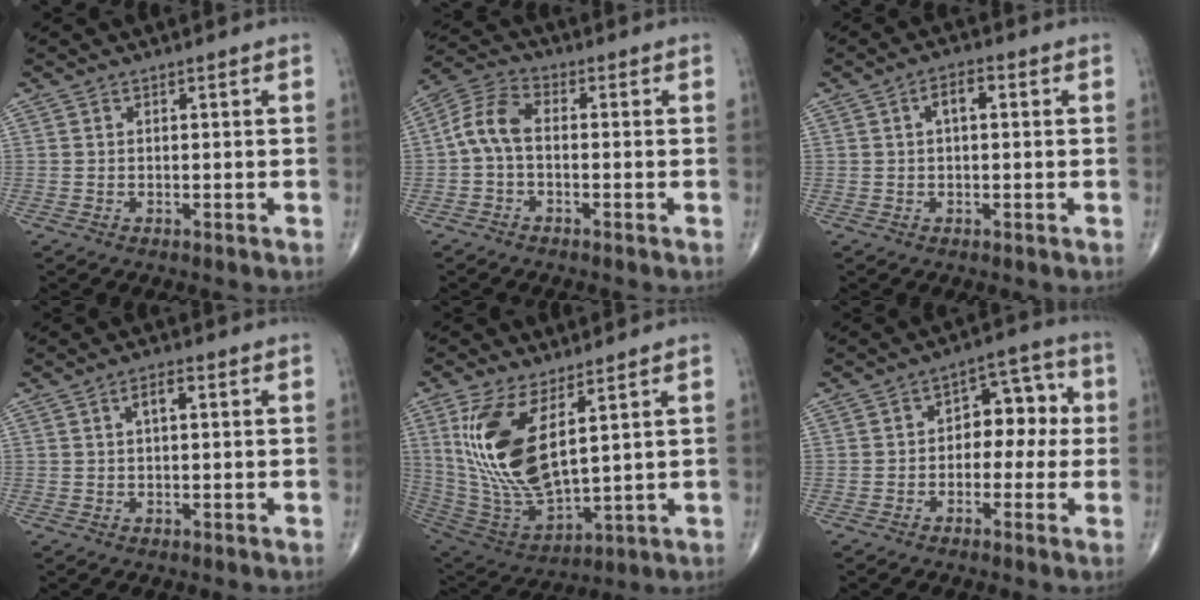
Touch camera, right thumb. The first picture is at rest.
{"total": 6.6, "force": [-0.8, 3.7, 5.5], "torque": [-0.114, 0.023, -0.027]}
{"total": 3.8, "force": [0.9, 1.8, 3.3], "torque": [-0.053, 0.012, 0.011]}
{"total": 3.0, "force": [0.9, 1.1, 2.6], "torque": [-0.045, 0.007, 0.015]}
{"total": 17.7, "force": [6.0, 7.2, 15.0], "torque": [-0.304, -0.034, 0.135]}
{"total": 8.9, "force": [-0.1, 5.8, 6.7], "torque": [-0.049, 0.036, -0.013]}